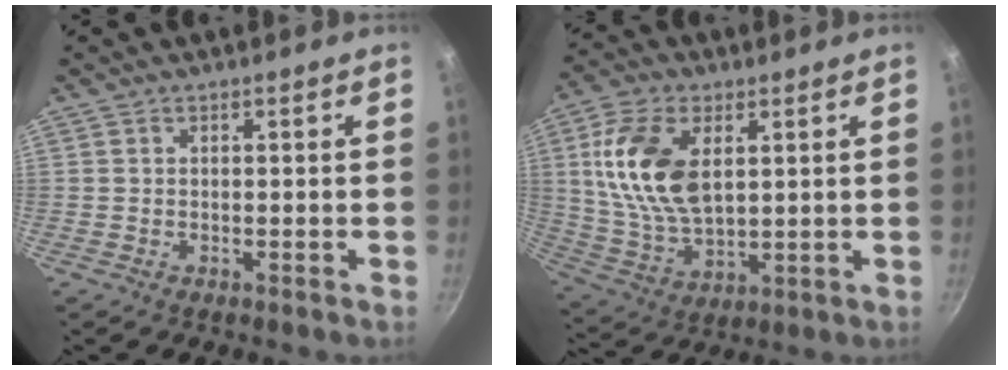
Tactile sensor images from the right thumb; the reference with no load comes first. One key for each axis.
{"total": 15.7, "fx": 3.9, "fy": 9.0, "fz": 12.3, "tx": -0.226, "ty": -0.013, "tz": 0.086}